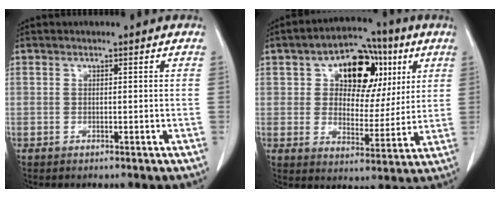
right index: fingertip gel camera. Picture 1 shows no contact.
{"total": 14.8, "force": [5.9, 9.4, 9.8], "torque": [-0.120, 0.036, 0.095]}